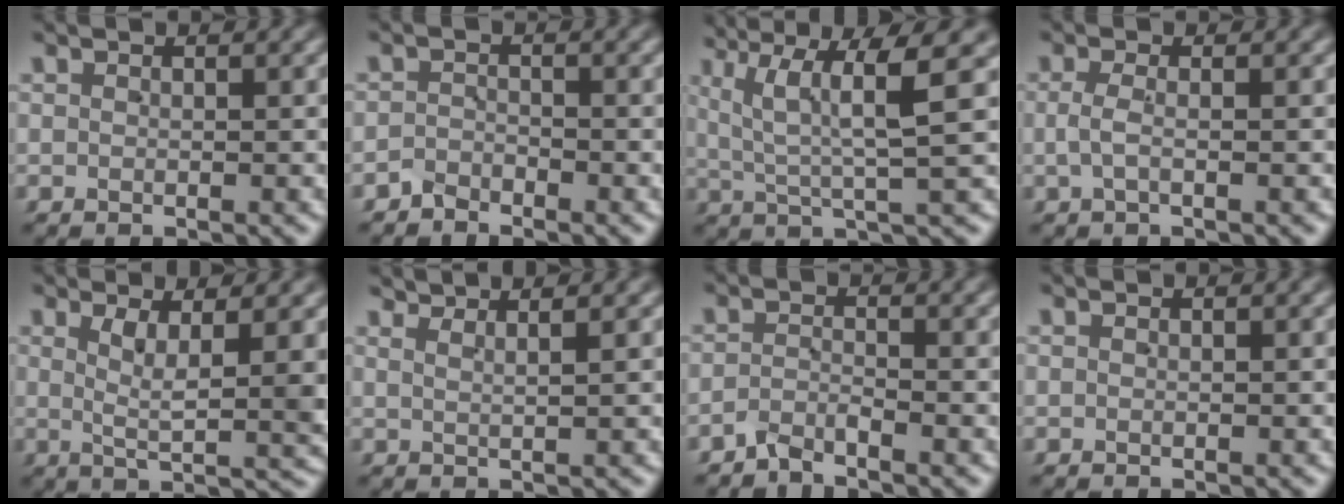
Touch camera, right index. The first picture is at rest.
{"total": 1.9, "force": [-1.8, 0.4, -0.4], "torque": [0.014, 0.001, -0.039]}
{"total": 6.9, "force": [2.7, 2.0, 6.0], "torque": [-0.095, 0.006, 0.046]}
{"total": 1.8, "force": [-0.3, 0.4, 1.7], "torque": [-0.035, 0.005, -0.007]}
{"total": 4.8, "force": [1.5, 0.3, 4.5], "torque": [-0.065, -0.001, 0.026]}
{"total": 2.7, "force": [2.5, -0.8, 0.5], "torque": [-0.009, 0.003, 0.045]}
{"total": 2.1, "force": [-2.1, 0.0, 0.2], "torque": [-0.003, 0.005, -0.042]}
{"total": 0.0}